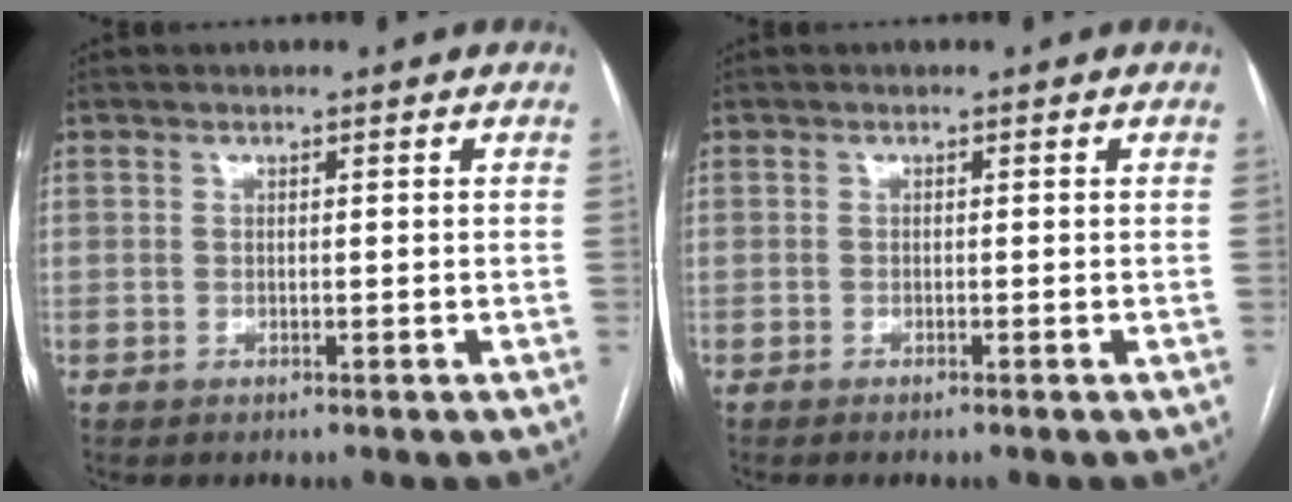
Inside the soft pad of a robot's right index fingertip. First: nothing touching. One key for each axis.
{"total": 0.6, "fx": -0.5, "fy": -0.1, "fz": 0.4, "tx": -0.006, "ty": 0.000, "tz": -0.010}